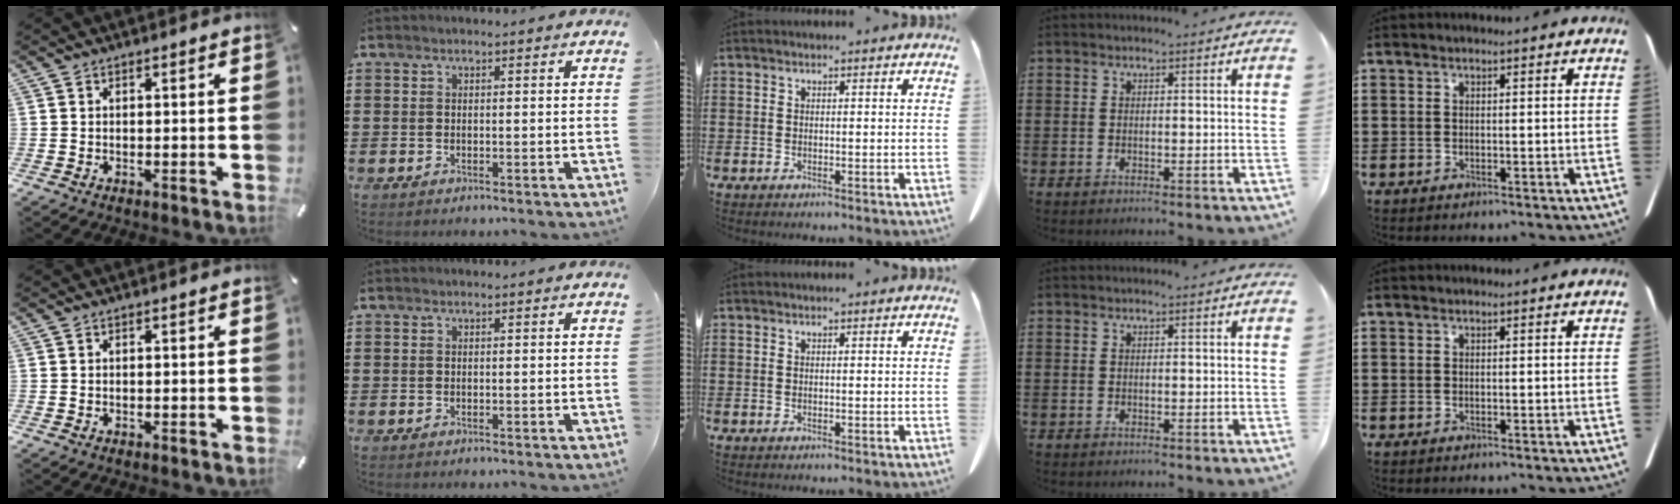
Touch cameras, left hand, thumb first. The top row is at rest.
{}